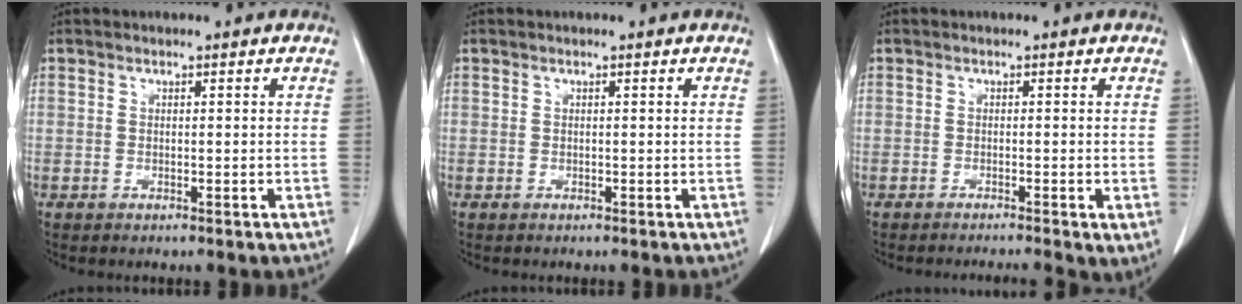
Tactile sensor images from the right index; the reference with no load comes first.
{"total": 0.0}
{"total": 5.3, "force": [-3.5, 0.8, 3.9], "torque": [-0.045, -0.014, -0.057]}